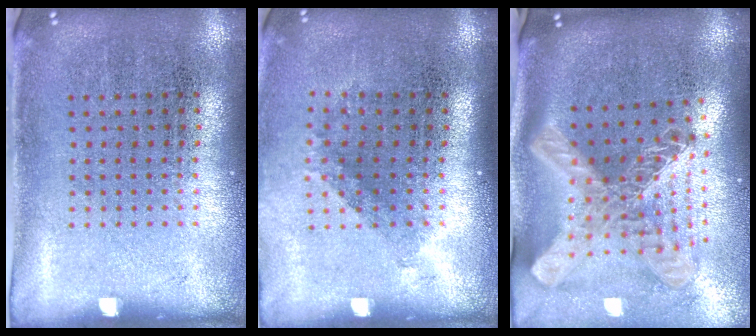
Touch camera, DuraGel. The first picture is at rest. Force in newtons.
{"total": 1.3, "press": 0.9, "slide": 0.9}
{"total": 3.0, "press": 2.1, "slide": 2.1}